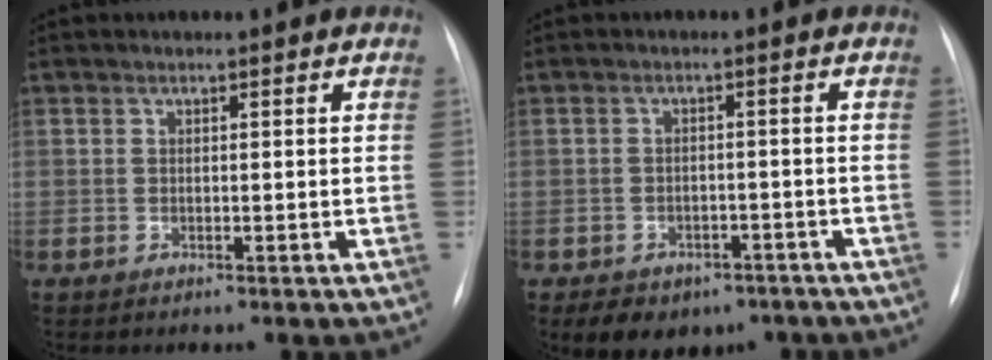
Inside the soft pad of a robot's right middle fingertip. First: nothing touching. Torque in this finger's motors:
{"motor_torque": [0.17, -0.15, 0.08, 0.03]}